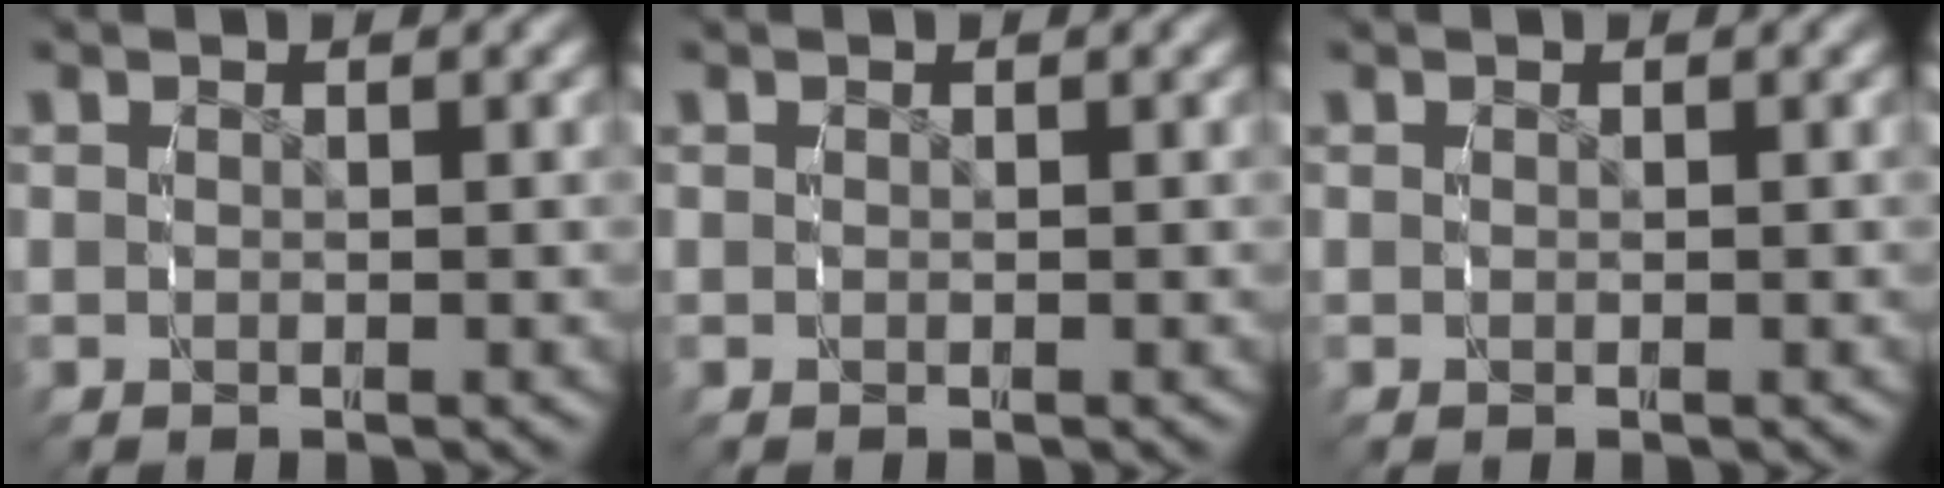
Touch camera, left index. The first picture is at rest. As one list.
[{"total": 0.0}, {"total": 0.0}]